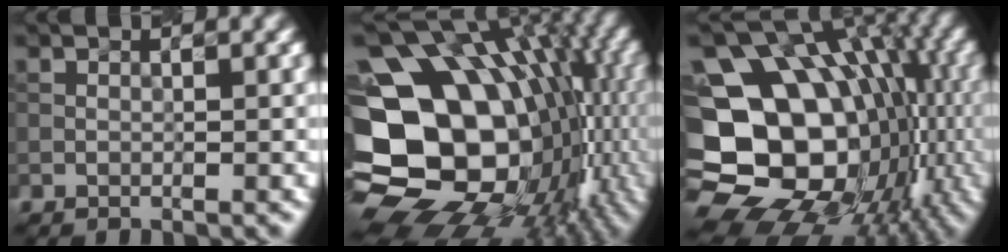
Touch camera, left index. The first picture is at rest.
{"total": 20.4, "force": [-2.8, 15.2, 13.3], "torque": [-0.225, 0.000, -0.026]}
{"total": 18.9, "force": [-3.8, 14.9, 11.1], "torque": [-0.154, 0.016, -0.056]}